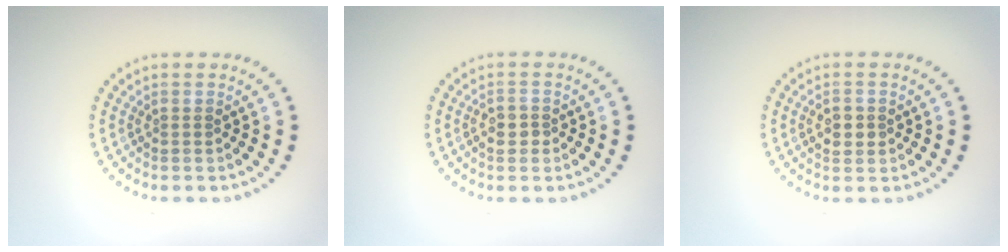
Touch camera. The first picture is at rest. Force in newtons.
{"total": 1.4, "press": 1.4, "slide": 0.2}
{"total": 2.3, "press": 2.3, "slide": 0.1}